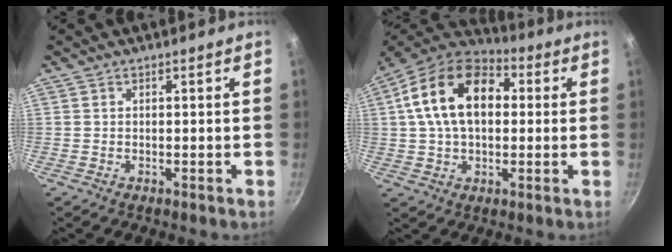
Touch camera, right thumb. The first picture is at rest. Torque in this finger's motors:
{"motor_torque": [0.32, 3.40, 1.44, -0.17, 0.49]}